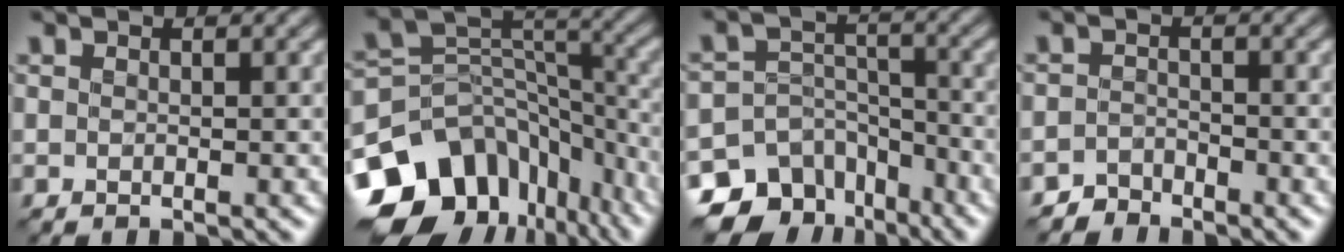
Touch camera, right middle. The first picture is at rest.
{"total": 14.1, "force": [-7.3, 10.2, 6.4], "torque": [-0.157, 0.016, -0.110]}
{"total": 10.7, "force": [-7.6, 7.0, 2.6], "torque": [-0.043, 0.001, -0.120]}
{"total": 1.9, "force": [-1.9, 0.5, -0.2], "torque": [0.003, 0.007, -0.041]}